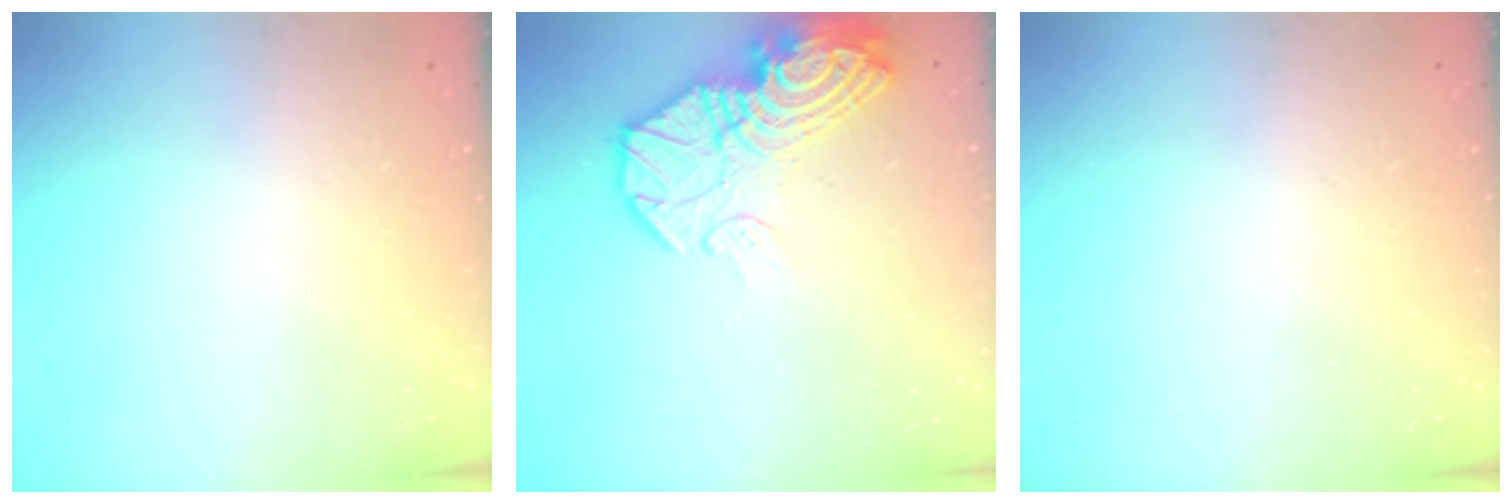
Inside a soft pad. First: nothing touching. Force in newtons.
{"total": 17.8, "press": 17.8, "slide": 1.8}
{"total": 0.0}